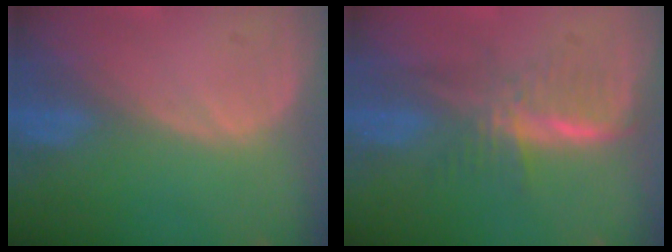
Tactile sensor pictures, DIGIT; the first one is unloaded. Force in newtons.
{"total": 5.8, "press": 5.3, "slide": 2.3}